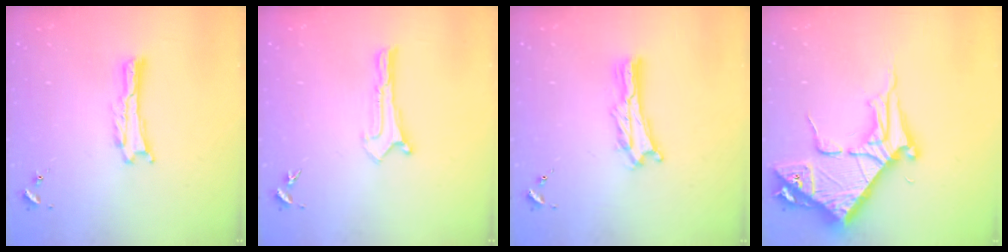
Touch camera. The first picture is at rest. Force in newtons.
{"total": 0.0}
{"total": 2.7, "press": 2.7, "slide": 0.3}
{"total": 9.2, "press": 9.2, "slide": 1.1}